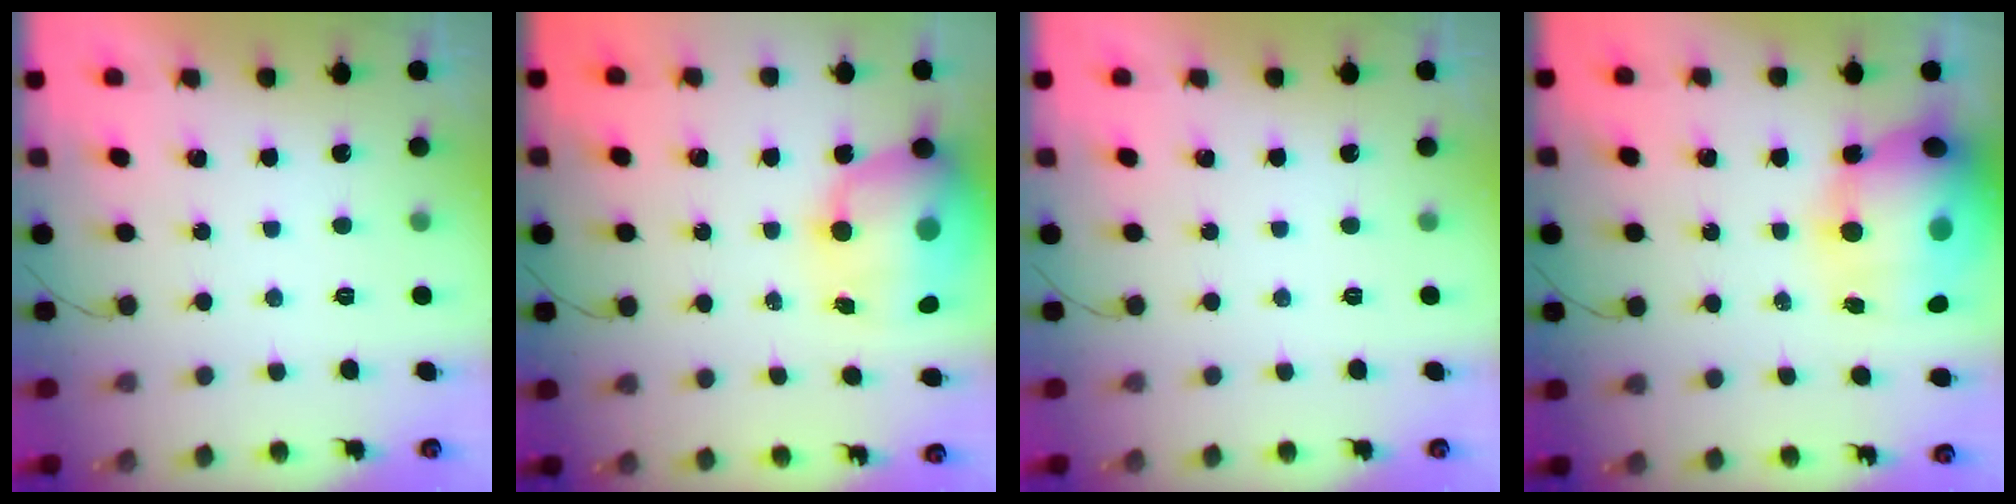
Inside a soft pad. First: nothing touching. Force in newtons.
{"total": 17.5, "press": 16.9, "slide": 4.4}
{"total": 0.0}
{"total": 22.3, "press": 21.8, "slide": 5.0}